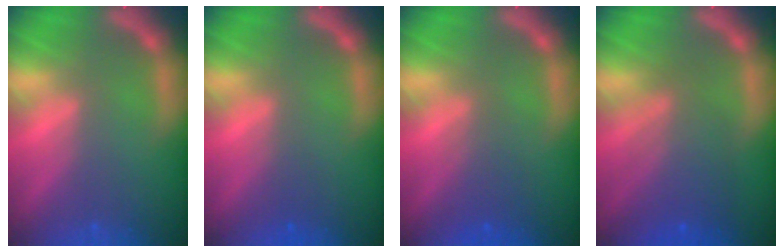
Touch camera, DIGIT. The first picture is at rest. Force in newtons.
{"total": 0.9}
{"total": 2.5}
{"total": 6.0}